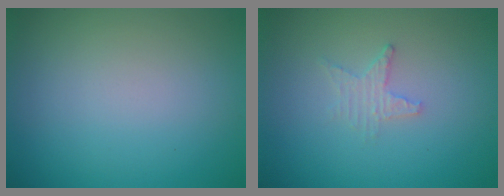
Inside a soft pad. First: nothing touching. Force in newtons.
{"total": 1.5, "press": 1.4, "slide": 0.3}